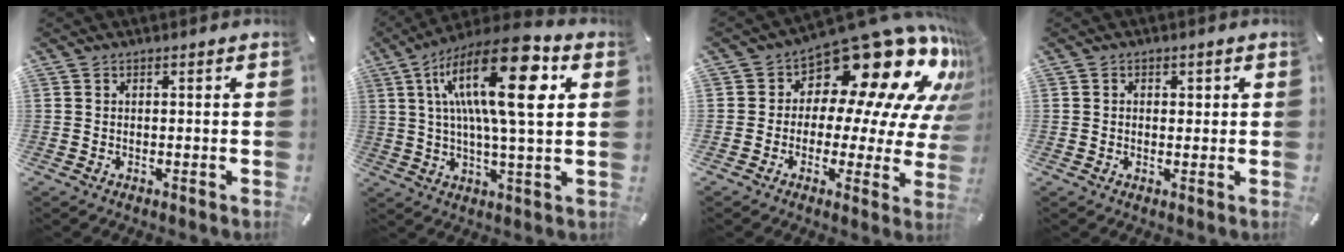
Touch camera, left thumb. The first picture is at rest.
{"total": 22.2, "force": [6.8, 6.1, 20.3], "torque": [-0.373, -0.019, 0.091]}
{"total": 19.1, "force": [12.4, 8.6, 11.8], "torque": [-0.167, -0.109, 0.203]}
{"total": 1.5, "force": [0.1, 1.3, 0.6], "torque": [0.002, 0.001, -0.004]}